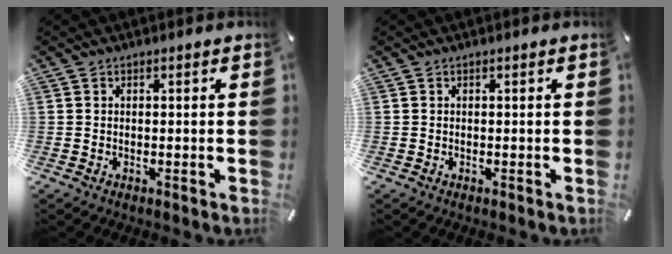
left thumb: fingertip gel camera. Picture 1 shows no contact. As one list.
[{"total": 0.0}]